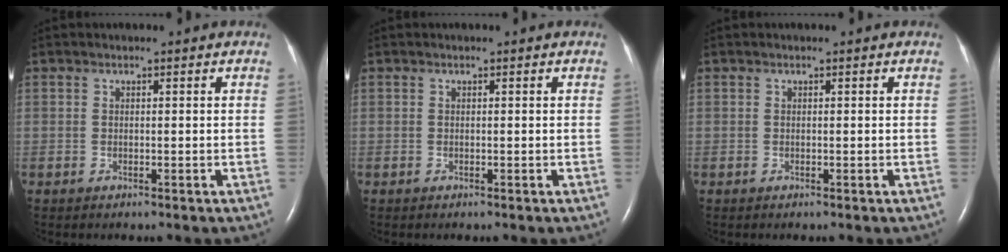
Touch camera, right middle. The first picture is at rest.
{"total": 0.0}
{"total": 0.0}